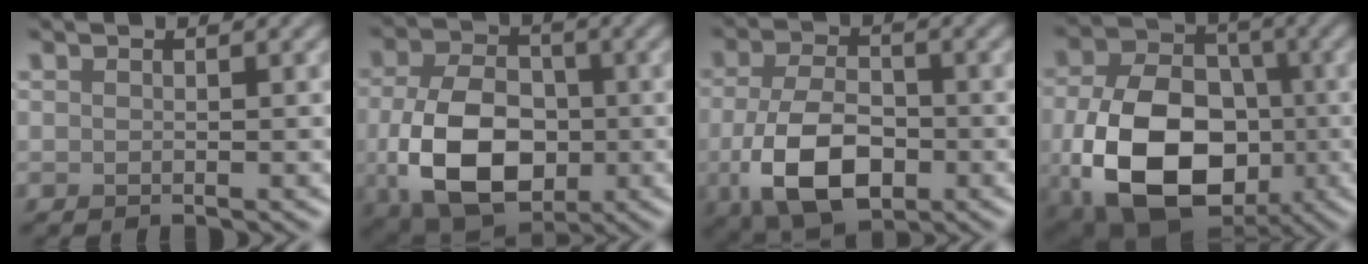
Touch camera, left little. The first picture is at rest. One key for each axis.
{"total": 10.6, "fx": -1.8, "fy": 7.1, "fz": 7.6, "tx": -0.161, "ty": -0.022, "tz": -0.031}
{"total": 8.3, "fx": -2.4, "fy": 4.8, "fz": 6.3, "tx": -0.141, "ty": -0.015, "tz": -0.046}
{"total": 14.4, "fx": -3.6, "fy": 10.1, "fz": 9.7, "tx": -0.193, "ty": -0.039, "tz": -0.060}